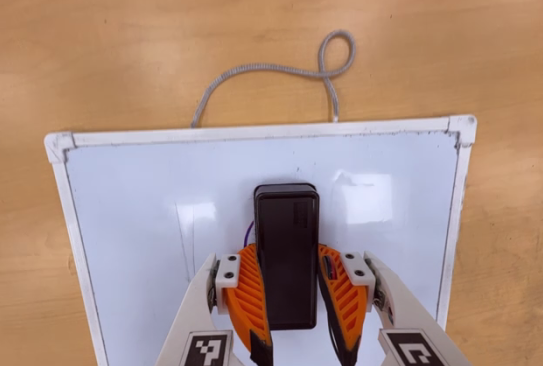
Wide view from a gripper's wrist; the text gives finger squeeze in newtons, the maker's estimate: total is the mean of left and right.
{"total": 12.1, "left": 11.9, "right": 12.2}